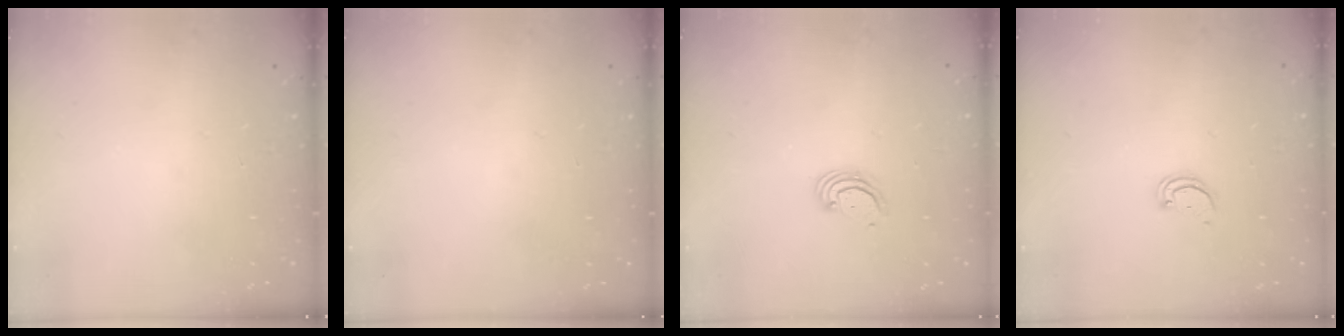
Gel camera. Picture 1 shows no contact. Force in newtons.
{"total": 0.0}
{"total": 2.7, "press": 2.7, "slide": 0.3}
{"total": 1.5, "press": 1.5, "slide": 0.1}